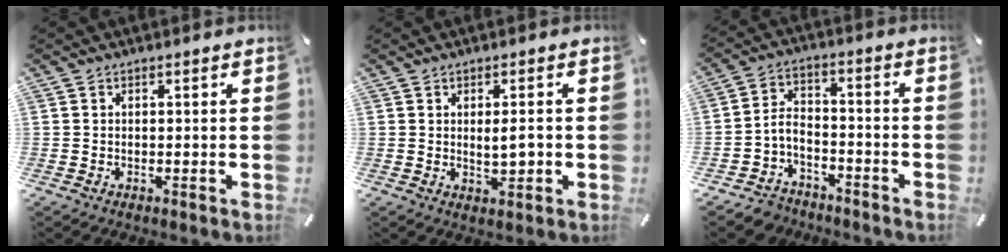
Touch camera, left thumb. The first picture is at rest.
{"total": 4.2, "force": [0.2, 1.6, 3.9], "torque": [-0.064, 0.000, 0.001]}
{"total": 5.9, "force": [-3.7, 4.0, 2.2], "torque": [-0.055, 0.009, -0.077]}